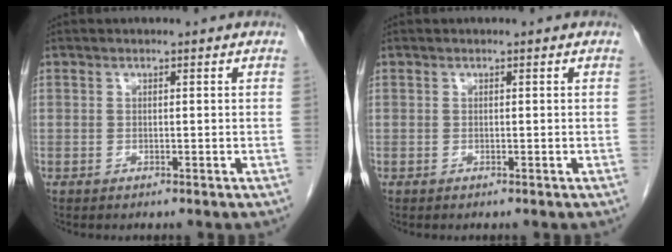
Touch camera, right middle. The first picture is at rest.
{"total": 0.0}